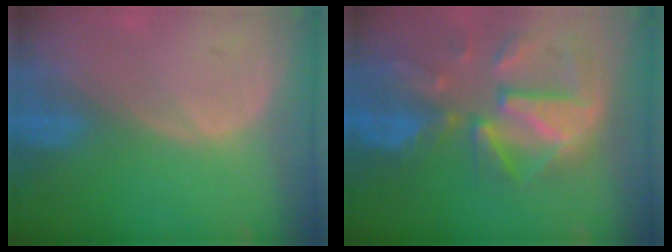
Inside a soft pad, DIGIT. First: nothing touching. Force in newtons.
{"total": 12.2, "press": 10.6, "slide": 5.9}